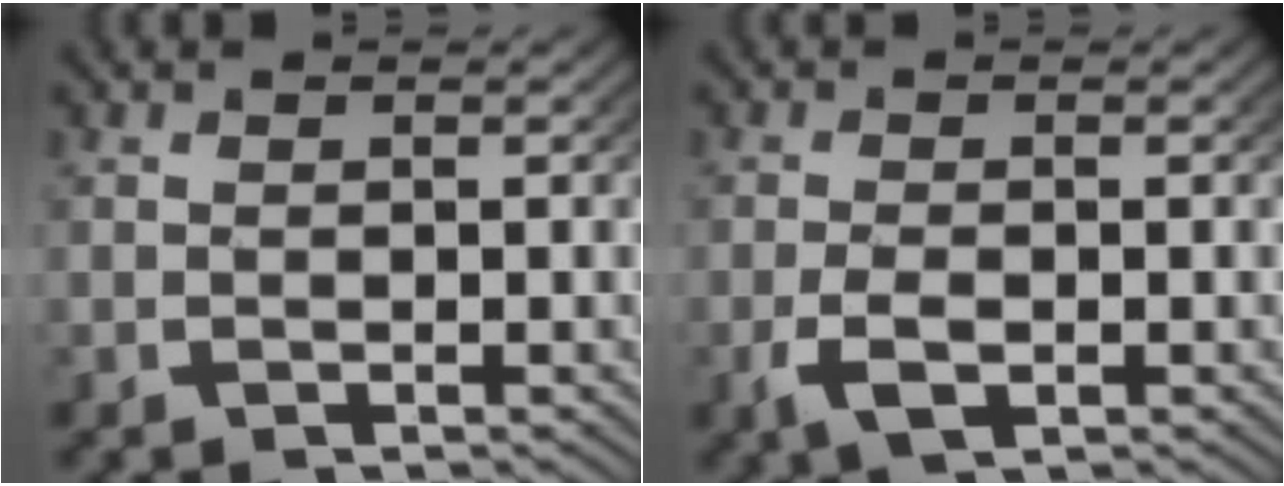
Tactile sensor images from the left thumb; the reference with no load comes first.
{"total": 2.9, "force": [-1.0, 1.6, 2.1], "torque": [-0.056, -0.011, -0.012]}